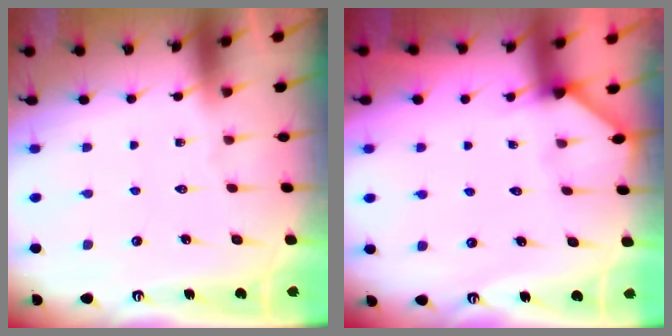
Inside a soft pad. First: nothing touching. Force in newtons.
{"total": 2.3, "press": 2.3, "slide": 0.3}